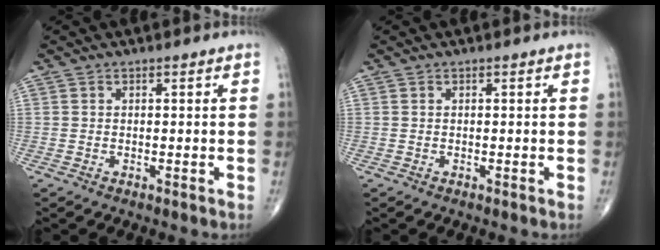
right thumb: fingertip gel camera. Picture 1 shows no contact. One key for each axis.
{"total": 0.0}